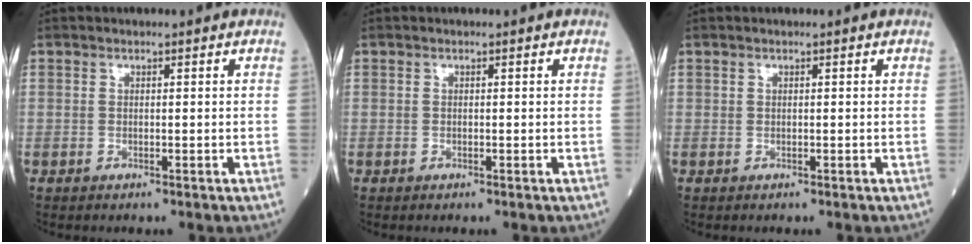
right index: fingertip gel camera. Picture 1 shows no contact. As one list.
[{"total": 0.0}, {"total": 0.0}]